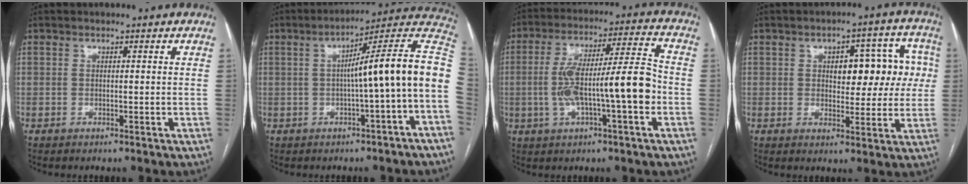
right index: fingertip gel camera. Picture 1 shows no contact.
{"total": 14.0, "force": [-1.1, -0.9, 13.9], "torque": [-0.187, 0.037, -0.025]}
{"total": 13.8, "force": [-2.6, 1.5, 13.4], "torque": [-0.240, 0.024, -0.040]}
{"total": 10.1, "force": [1.6, 4.9, 8.6], "torque": [-0.096, 0.037, 0.027]}